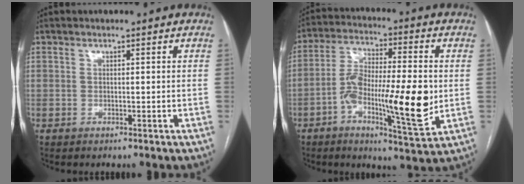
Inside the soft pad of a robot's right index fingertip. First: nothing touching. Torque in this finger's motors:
{"motor_torque": [0.96, 0.23, 0.65, 0.21]}